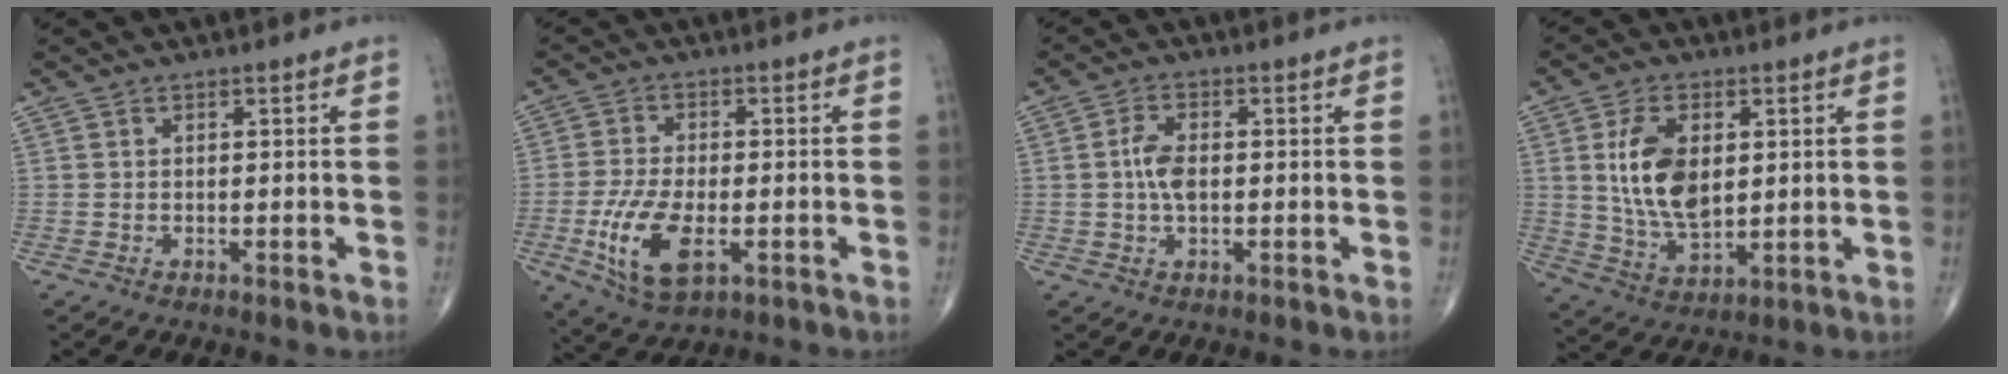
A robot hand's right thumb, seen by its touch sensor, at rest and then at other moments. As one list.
[{"total": 10.8, "force": [-3.1, 5.1, 9.0], "torque": [-0.182, -0.002, -0.051]}, {"total": 4.8, "force": [0.0, 2.5, 4.0], "torque": [-0.083, 0.007, -0.005]}, {"total": 12.2, "force": [2.1, 6.9, 9.9], "torque": [-0.178, -0.014, 0.046]}]